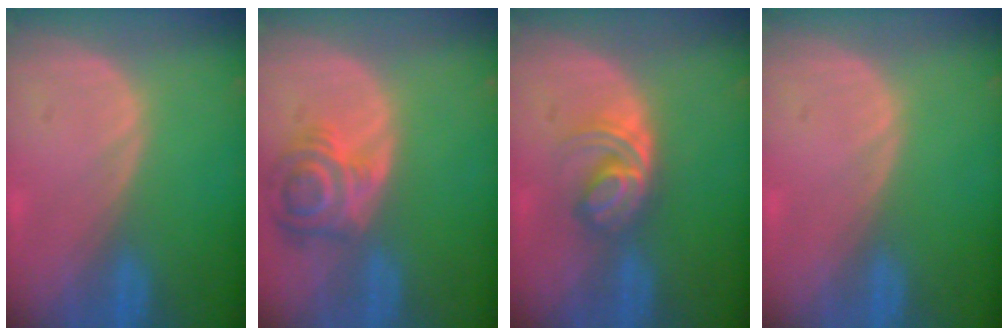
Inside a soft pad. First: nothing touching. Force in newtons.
{"total": 6.4, "press": 6.3, "slide": 0.8}
{"total": 5.9, "press": 5.1, "slide": 3.1}
{"total": 0.0}